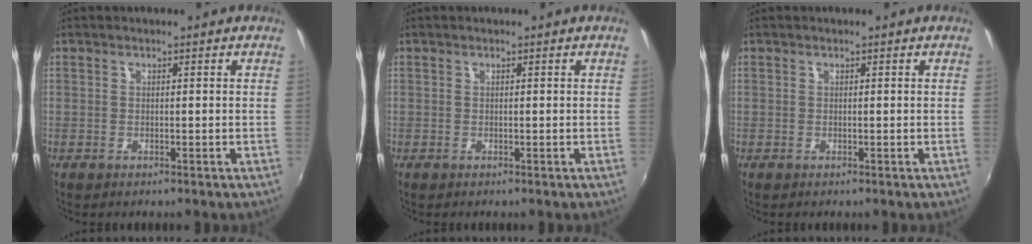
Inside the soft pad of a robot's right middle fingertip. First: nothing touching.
{"total": 0.0}
{"total": 0.0}